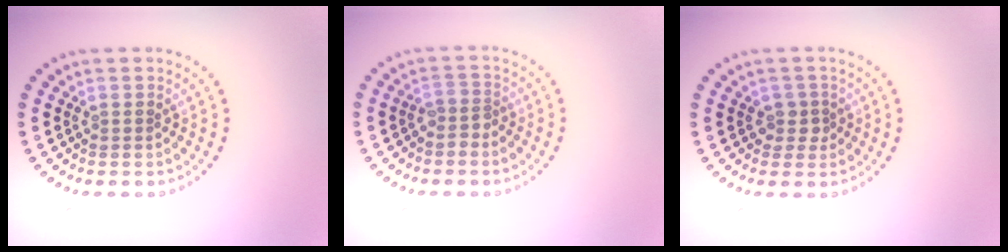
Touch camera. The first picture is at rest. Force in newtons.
{"total": 1.4, "press": 1.1, "slide": 0.8}
{"total": 1.4, "press": 1.1, "slide": 0.8}